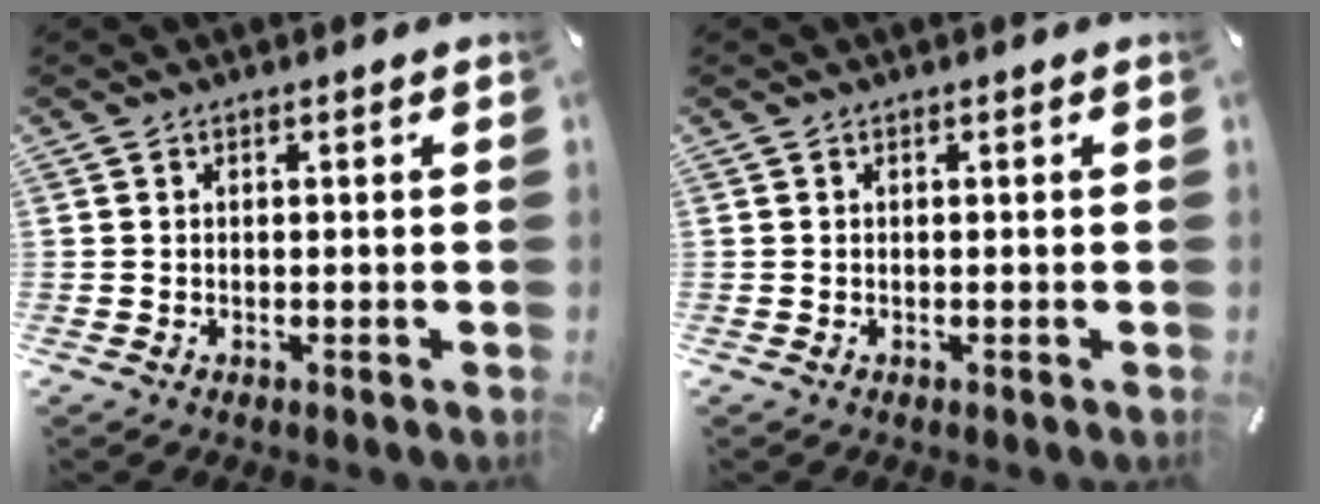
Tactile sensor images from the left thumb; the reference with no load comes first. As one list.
[{"total": 0.0}]